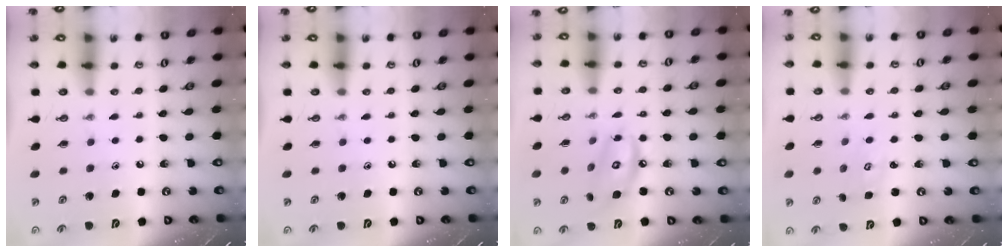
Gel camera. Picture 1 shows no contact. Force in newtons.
{"total": 0.0}
{"total": 9.9, "press": 9.8, "slide": 0.8}
{"total": 1.9, "press": 1.9, "slide": 0.2}